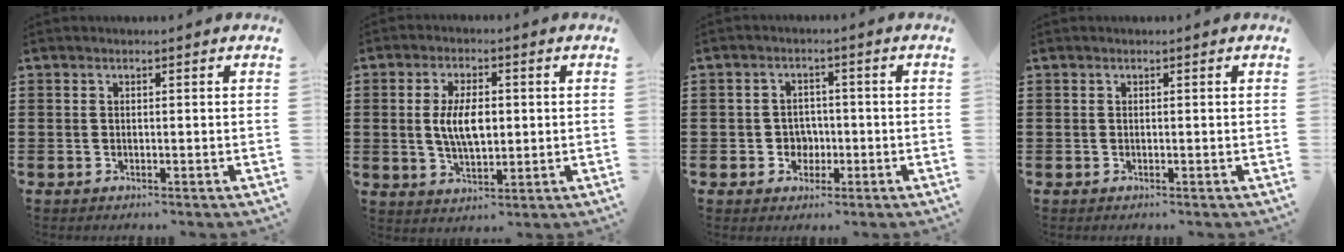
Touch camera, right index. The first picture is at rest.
{"total": 6.8, "force": [0.4, 3.1, 6.1], "torque": [-0.117, 0.002, 0.002]}
{"total": 3.1, "force": [-0.9, 2.9, 1.0], "torque": [-0.029, 0.005, -0.021]}
{"total": 0.0}